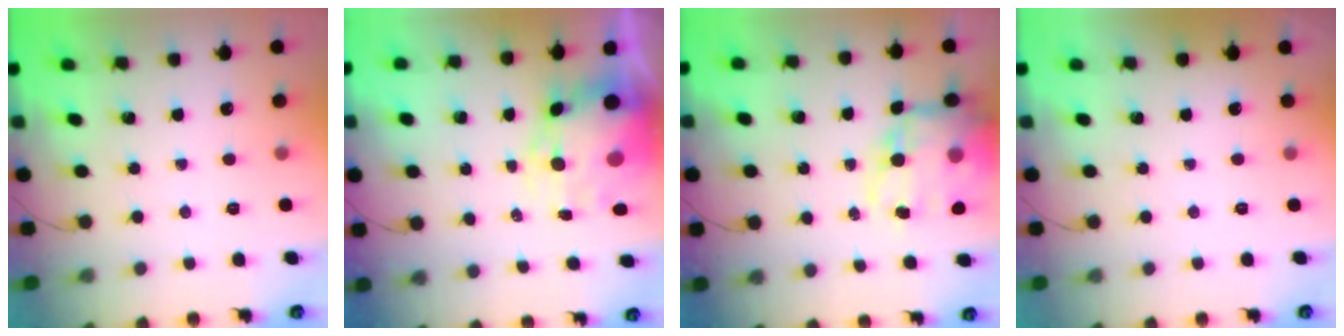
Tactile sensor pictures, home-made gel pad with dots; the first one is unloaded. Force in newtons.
{"total": 10.1, "press": 9.7, "slide": 2.9}
{"total": 20.1, "press": 19.6, "slide": 4.4}
{"total": 1.8, "press": 1.7, "slide": 0.3}